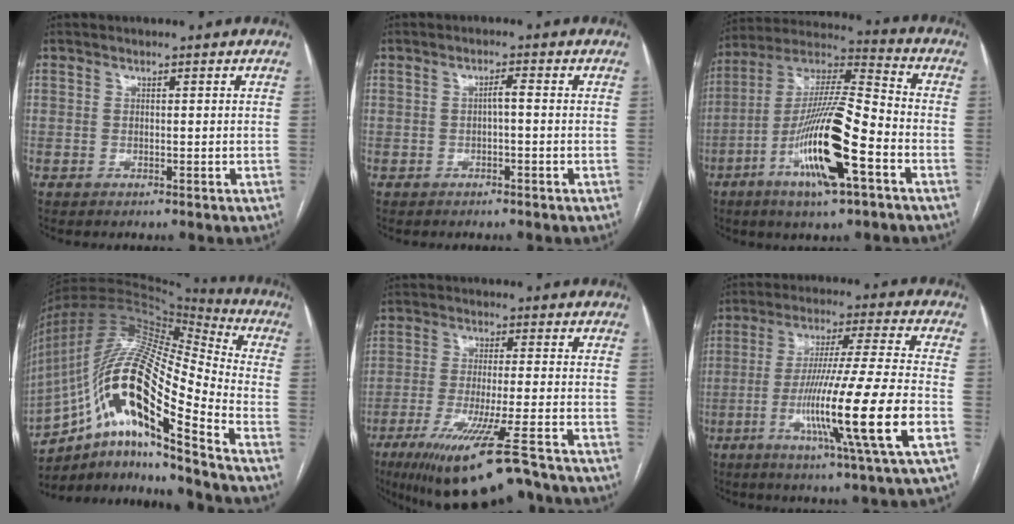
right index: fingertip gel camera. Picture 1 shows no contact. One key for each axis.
{"total": 1.4, "fx": -0.3, "fy": 0.1, "fz": 1.4, "tx": -0.021, "ty": 0.004, "tz": -0.005}
{"total": 18.0, "fx": -6.9, "fy": 2.1, "fz": 16.5, "tx": -0.320, "ty": -0.009, "tz": -0.125}
{"total": 23.1, "fx": -11.4, "fy": 4.0, "fz": 19.7, "tx": -0.387, "ty": 0.006, "tz": -0.201}
{"total": 16.5, "fx": -11.8, "fy": 1.3, "fz": 11.5, "tx": -0.179, "ty": -0.045, "tz": -0.187}
{"total": 18.8, "fx": -5.8, "fy": -1.6, "fz": 17.8, "tx": -0.323, "ty": -0.024, "tz": -0.107}